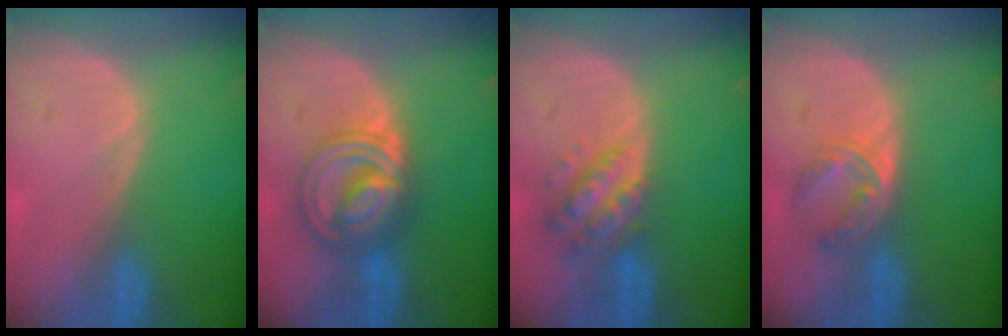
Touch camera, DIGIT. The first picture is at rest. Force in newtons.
{"total": 8.0, "press": 8.0, "slide": 0.5}
{"total": 6.4, "press": 5.8, "slide": 2.8}
{"total": 5.7, "press": 4.7, "slide": 3.3}